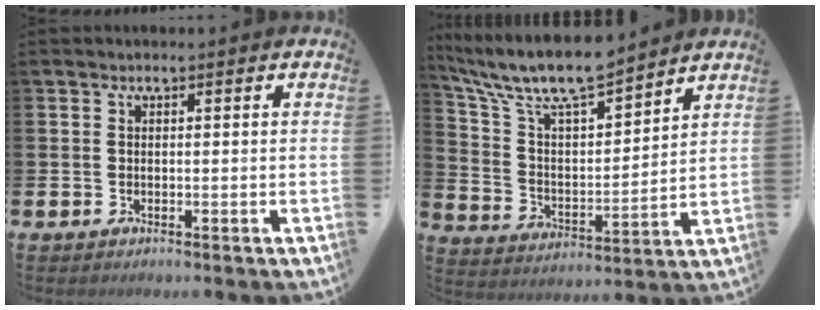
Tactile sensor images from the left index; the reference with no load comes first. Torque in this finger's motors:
{"motor_torque": [0.28, -0.43, 0.95, 0.21]}